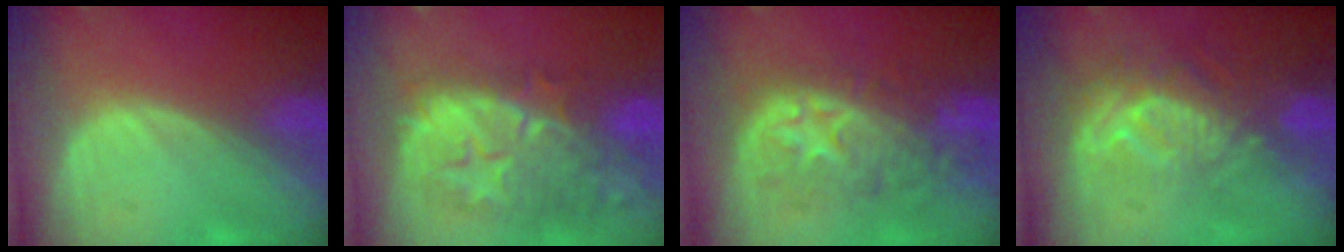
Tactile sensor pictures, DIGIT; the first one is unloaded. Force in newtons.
{"total": 11.3, "press": 10.4, "slide": 4.3}
{"total": 9.5, "press": 9.0, "slide": 3.1}
{"total": 9.5, "press": 8.3, "slide": 4.6}